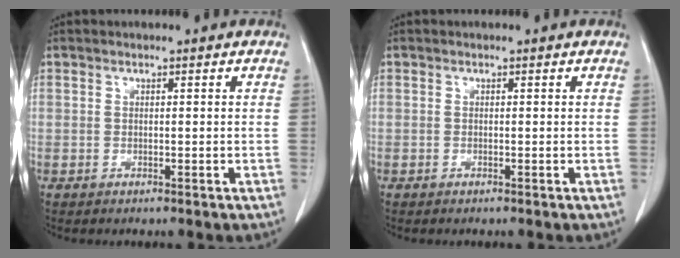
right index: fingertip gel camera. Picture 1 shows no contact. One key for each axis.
{"total": 0.0}